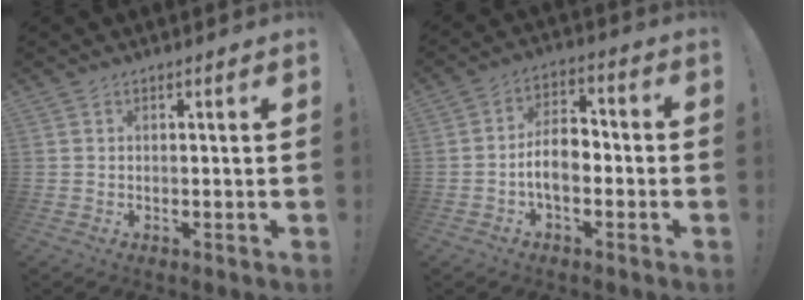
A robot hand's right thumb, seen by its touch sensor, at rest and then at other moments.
{"total": 8.8, "force": [-2.3, 5.2, 6.6], "torque": [-0.117, 0.015, -0.042]}